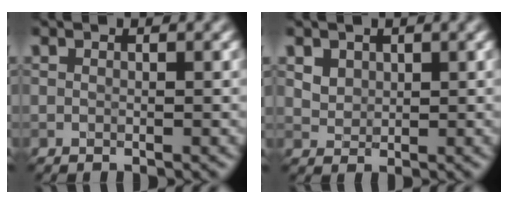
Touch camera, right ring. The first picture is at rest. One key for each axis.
{"total": 2.3, "fx": 1.3, "fy": 1.7, "fz": 0.9, "tx": -0.024, "ty": -0.005, "tz": 0.038}